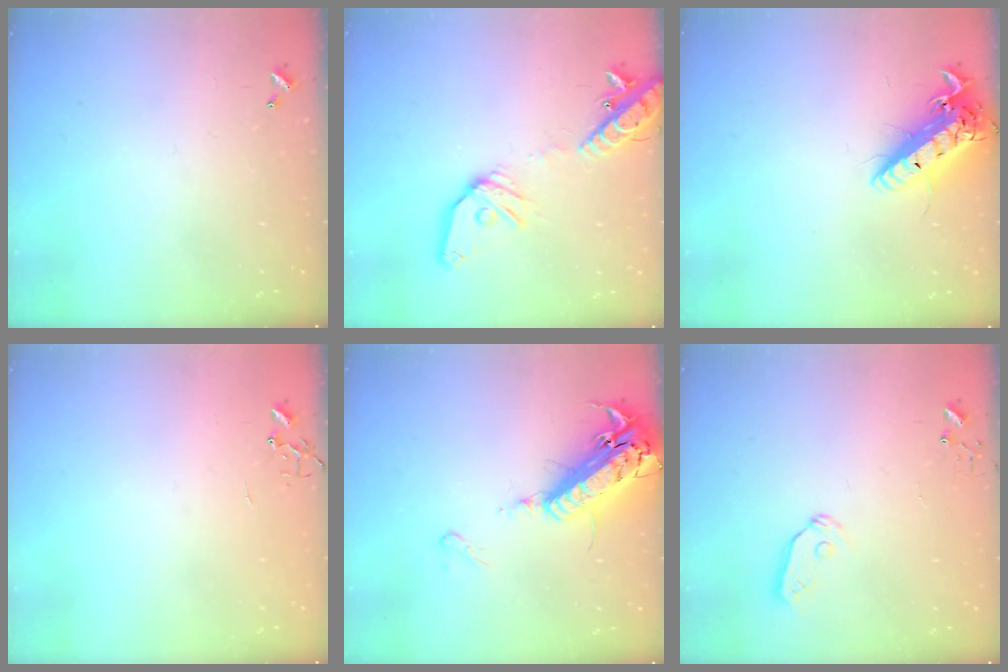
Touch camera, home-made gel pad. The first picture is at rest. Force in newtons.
{"total": 17.4, "press": 17.1, "slide": 3.1}
{"total": 17.4, "press": 16.9, "slide": 4.1}
{"total": 0.0}
{"total": 21.2, "press": 20.7, "slide": 4.7}
{"total": 6.5, "press": 6.5, "slide": 0.2}